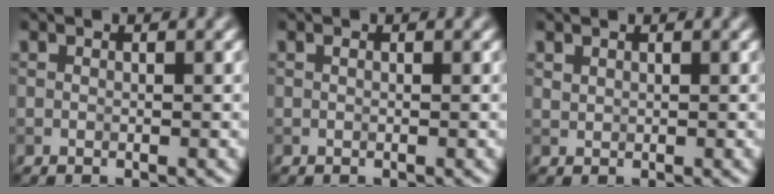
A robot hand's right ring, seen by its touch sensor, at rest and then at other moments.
{"total": 0.0}
{"total": 0.6, "force": [0.5, 0.3, 0.2], "torque": [-0.007, 0.000, 0.016]}